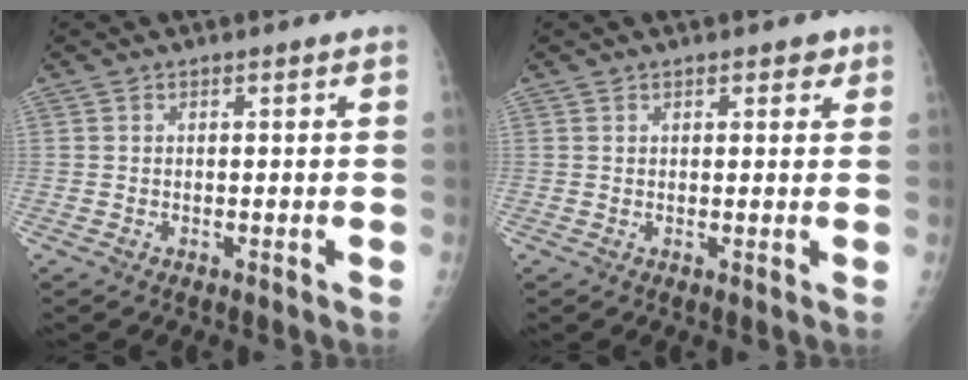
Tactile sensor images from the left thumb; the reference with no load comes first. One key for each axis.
{"total": 2.1, "fx": 1.2, "fy": 1.0, "fz": 1.3, "tx": -0.006, "ty": -0.002, "tz": 0.013}